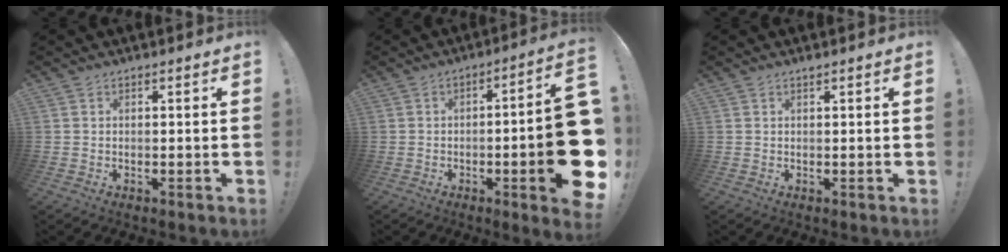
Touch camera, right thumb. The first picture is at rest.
{"total": 16.6, "force": [-3.2, 2.5, 16.1], "torque": [-0.211, 0.000, -0.042]}
{"total": 0.6, "force": [0.5, -0.3, 0.2], "torque": [0.002, -0.003, 0.006]}